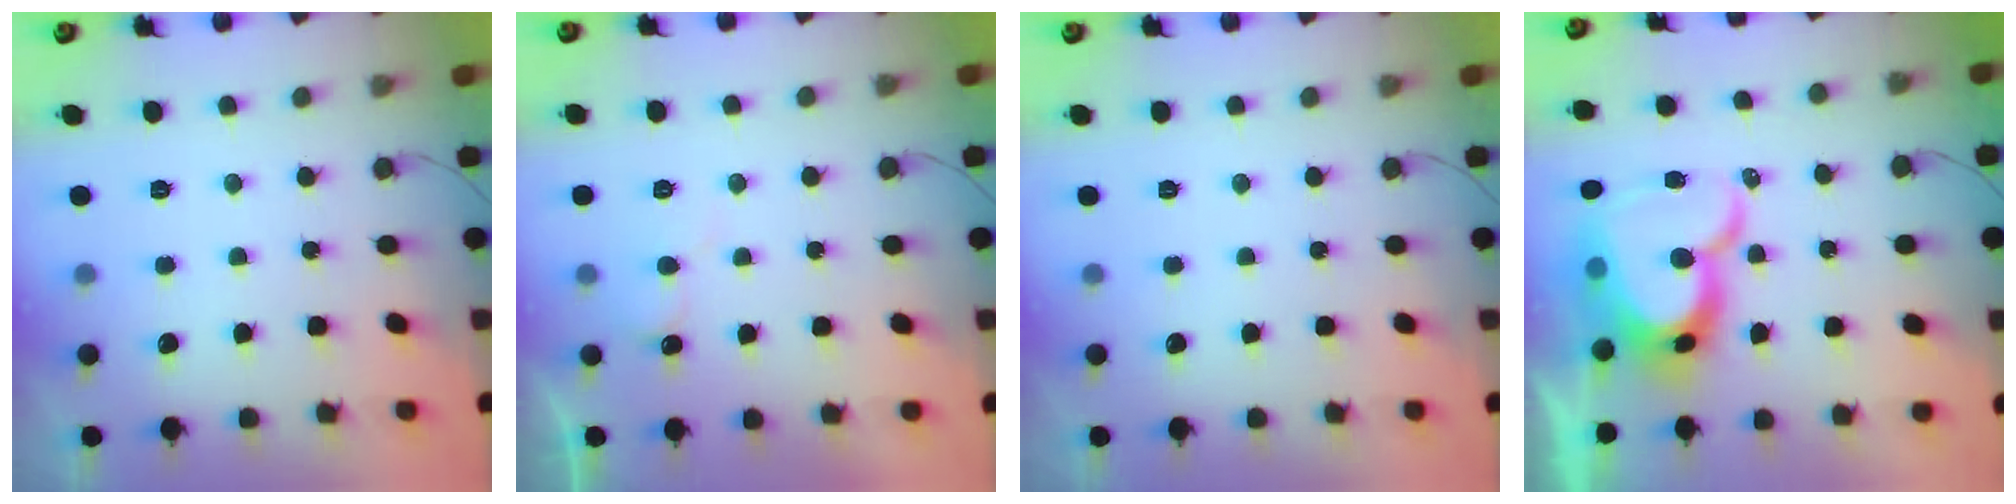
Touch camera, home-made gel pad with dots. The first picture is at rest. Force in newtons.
{"total": 6.1, "press": 6.1, "slide": 0.4}
{"total": 0.0}
{"total": 18.7, "press": 18.6, "slide": 1.9}